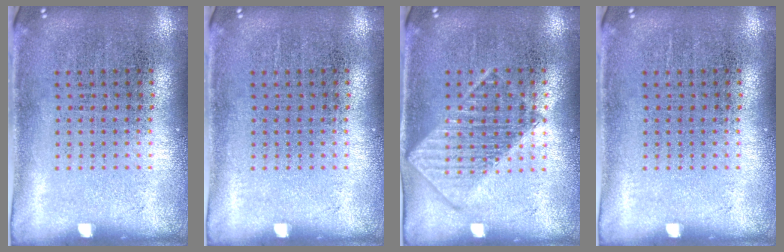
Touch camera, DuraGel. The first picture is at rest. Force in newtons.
{"total": 0.0}
{"total": 1.2, "press": 1.2, "slide": 0.1}
{"total": 0.0}